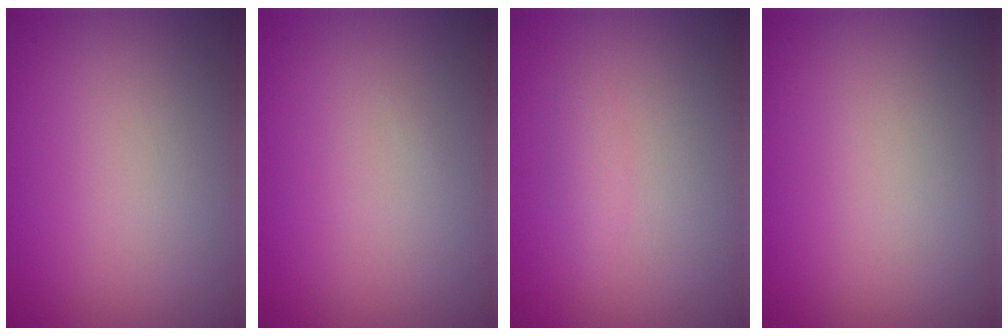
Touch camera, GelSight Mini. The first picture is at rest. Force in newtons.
{"total": 0.0}
{"total": 0.8, "press": 0.8, "slide": 0.0}
{"total": 0.0}